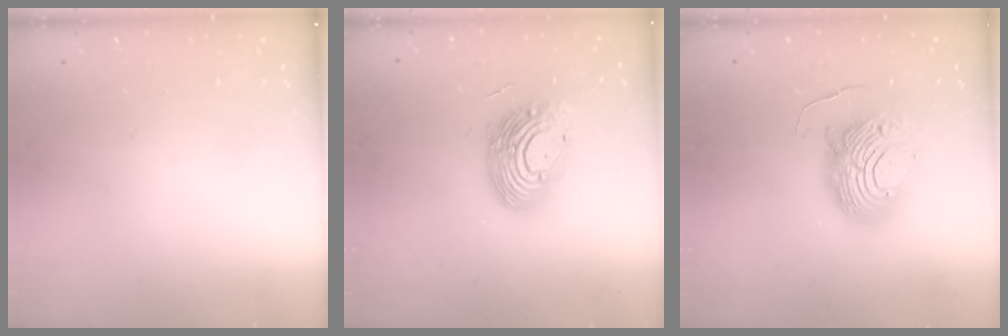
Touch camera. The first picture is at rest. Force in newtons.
{"total": 16.9, "press": 16.8, "slide": 1.6}
{"total": 12.2, "press": 12.2, "slide": 1.2}